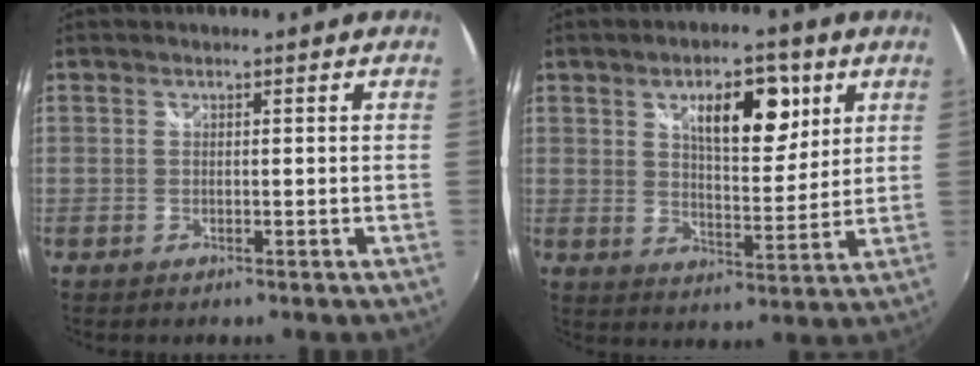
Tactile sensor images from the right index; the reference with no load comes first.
{"total": 11.4, "force": [5.1, 5.0, 8.9], "torque": [-0.129, 0.006, 0.079]}